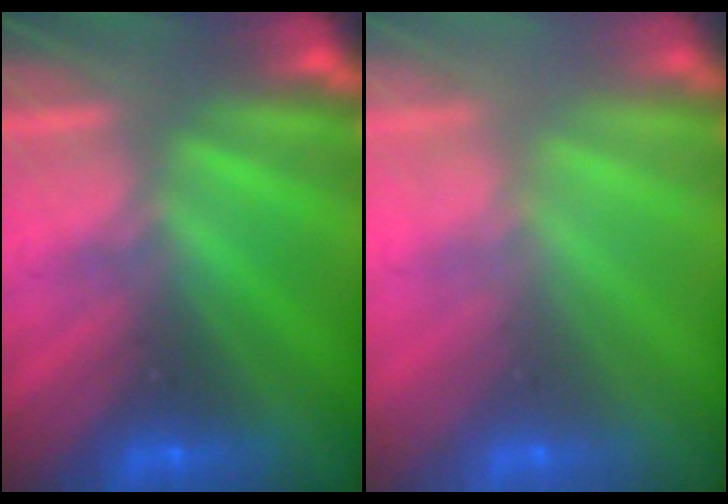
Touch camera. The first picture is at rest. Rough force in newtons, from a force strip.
{"total": 2.8}